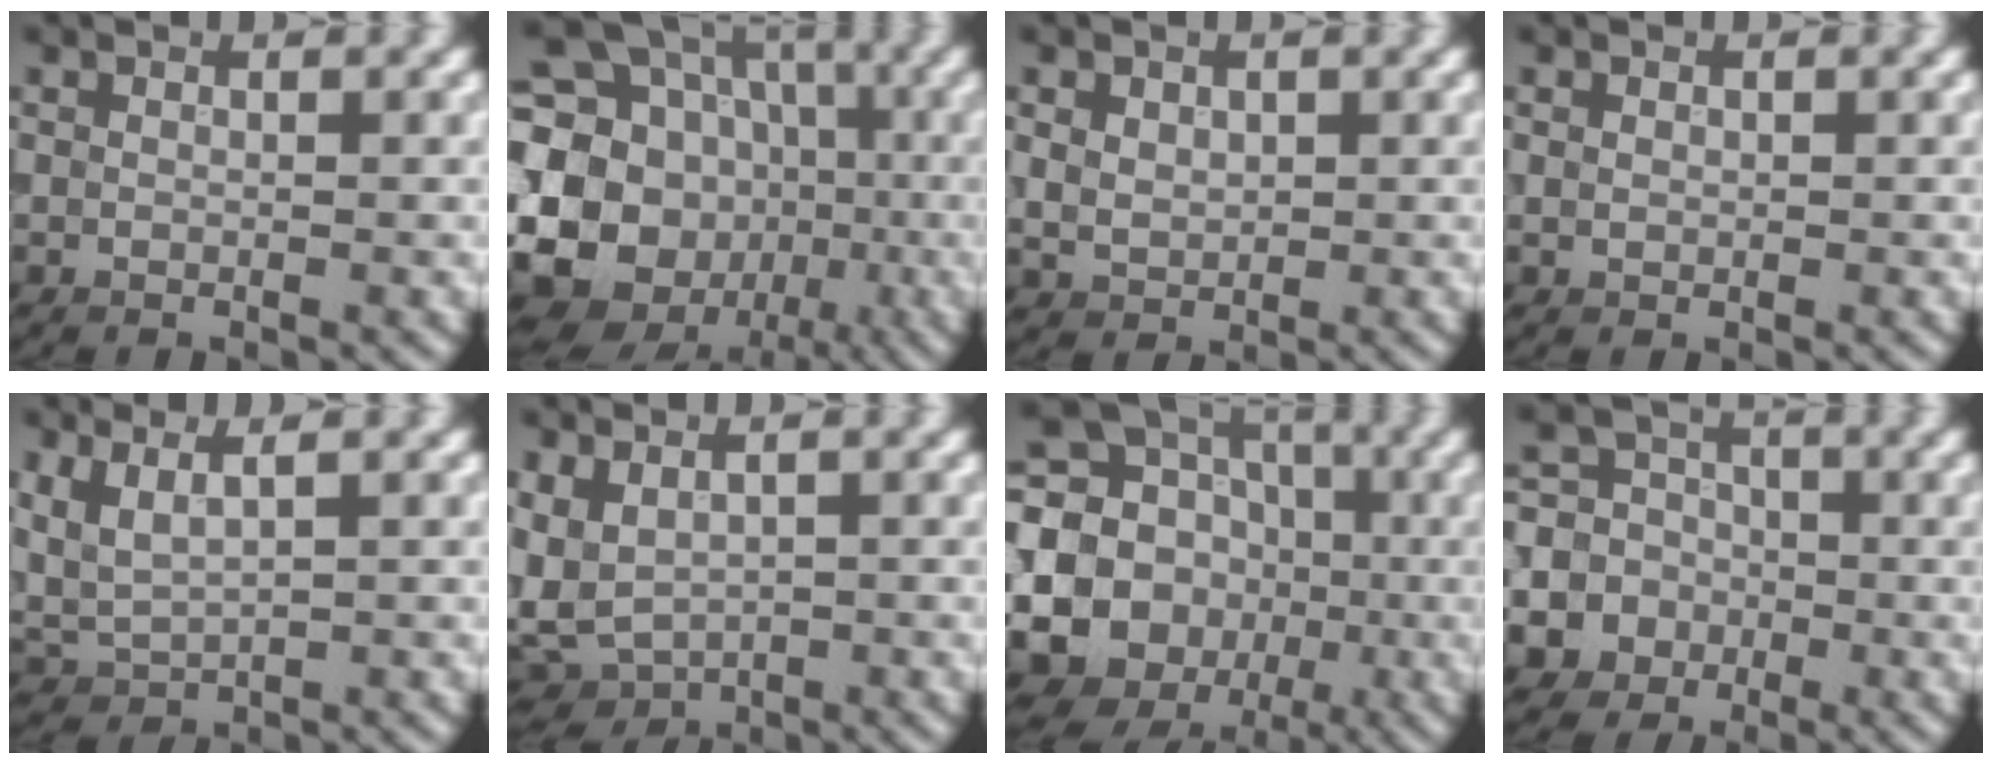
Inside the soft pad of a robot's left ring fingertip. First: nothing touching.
{"total": 18.5, "force": [-1.7, 16.3, 8.6], "torque": [-0.196, -0.005, -0.054]}
{"total": 2.3, "force": [0.8, 1.8, 1.2], "torque": [-0.023, 0.004, 0.011]}
{"total": 0.6, "force": [0.2, 0.5, 0.3], "torque": [-0.002, -0.001, 0.003]}
{"total": 3.0, "force": [1.5, 0.9, 2.4], "torque": [-0.061, 0.000, 0.039]}
{"total": 4.0, "force": [-0.5, 2.9, 2.6], "torque": [-0.058, -0.009, -0.005]}
{"total": 19.5, "force": [-1.7, 18.2, 6.8], "torque": [-0.154, -0.009, -0.054]}
{"total": 13.1, "force": [-4.5, 12.0, 2.3], "torque": [-0.086, -0.015, -0.103]}